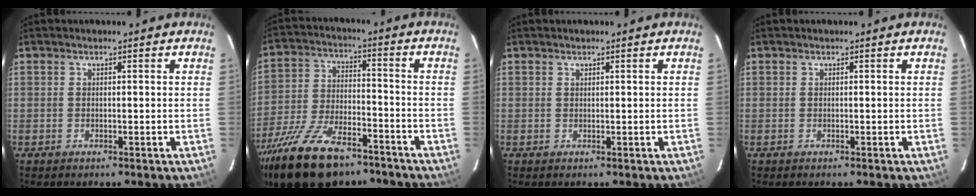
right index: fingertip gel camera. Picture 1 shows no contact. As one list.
[{"total": 19.1, "force": [-13.8, 8.0, 10.5], "torque": [-0.221, -0.026, -0.234]}, {"total": 0.0}, {"total": 0.0}]